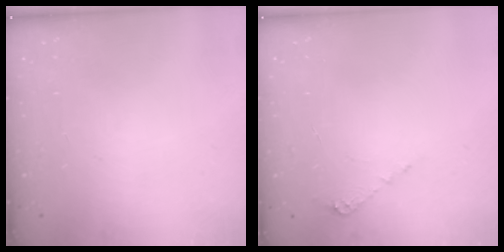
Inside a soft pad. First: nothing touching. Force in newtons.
{"total": 5.8, "press": 5.8, "slide": 0.8}